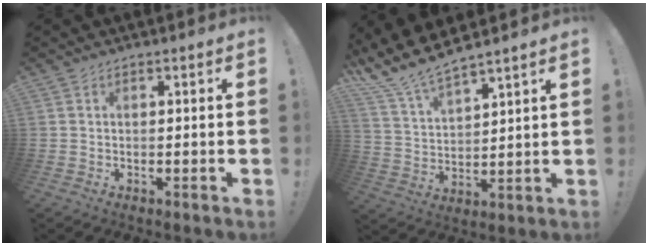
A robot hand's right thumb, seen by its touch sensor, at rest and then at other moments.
{"total": 10.1, "force": [9.5, 1.3, 3.2], "torque": [-0.087, -0.077, 0.174]}